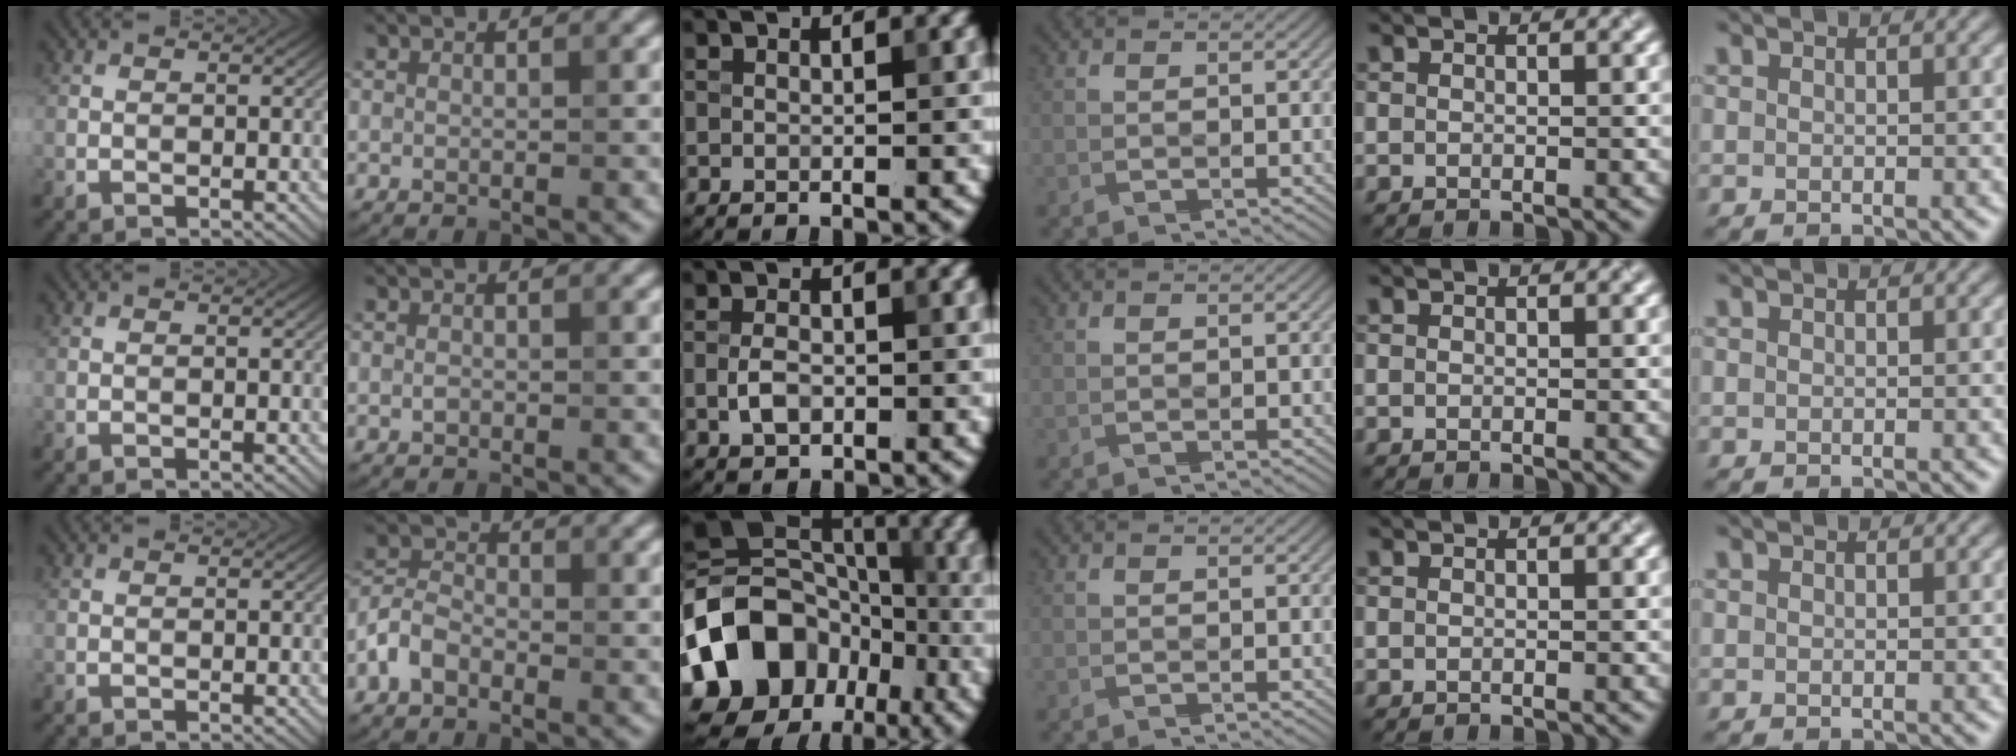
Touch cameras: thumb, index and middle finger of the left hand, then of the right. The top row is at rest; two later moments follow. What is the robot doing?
{"motion": "fold", "object": "receipt paper"}